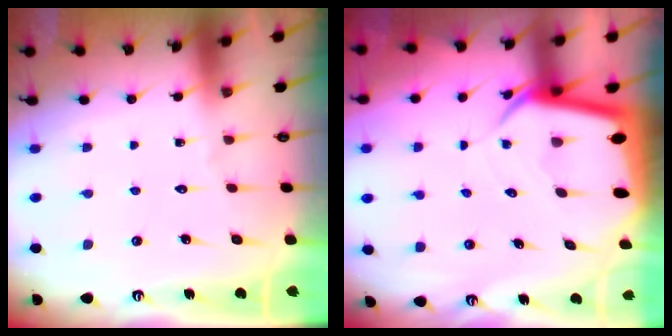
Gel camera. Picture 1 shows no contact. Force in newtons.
{"total": 5.9, "press": 5.8, "slide": 0.6}